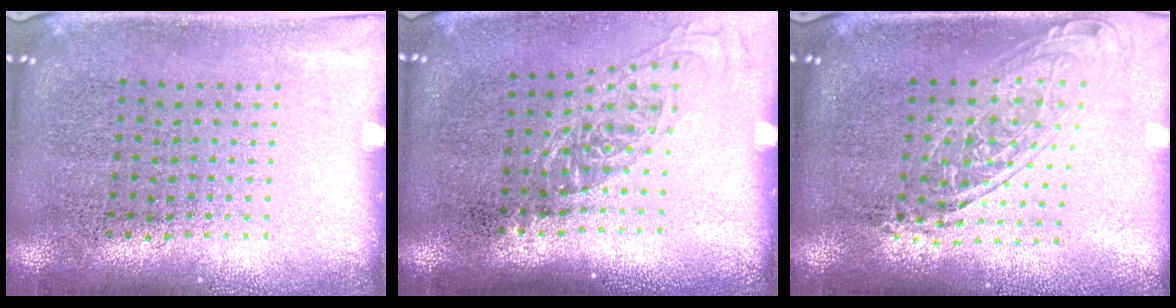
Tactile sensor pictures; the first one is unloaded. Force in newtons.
{"total": 1.3, "press": 1.1, "slide": 0.8}
{"total": 1.6, "press": 1.3, "slide": 0.9}